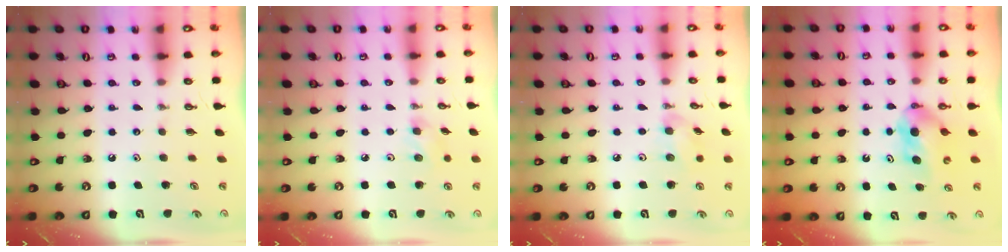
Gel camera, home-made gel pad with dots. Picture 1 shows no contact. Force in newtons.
{"total": 4.2, "press": 4.0, "slide": 1.3}
{"total": 5.7, "press": 5.7, "slide": 0.8}
{"total": 6.1, "press": 6.0, "slide": 1.2}